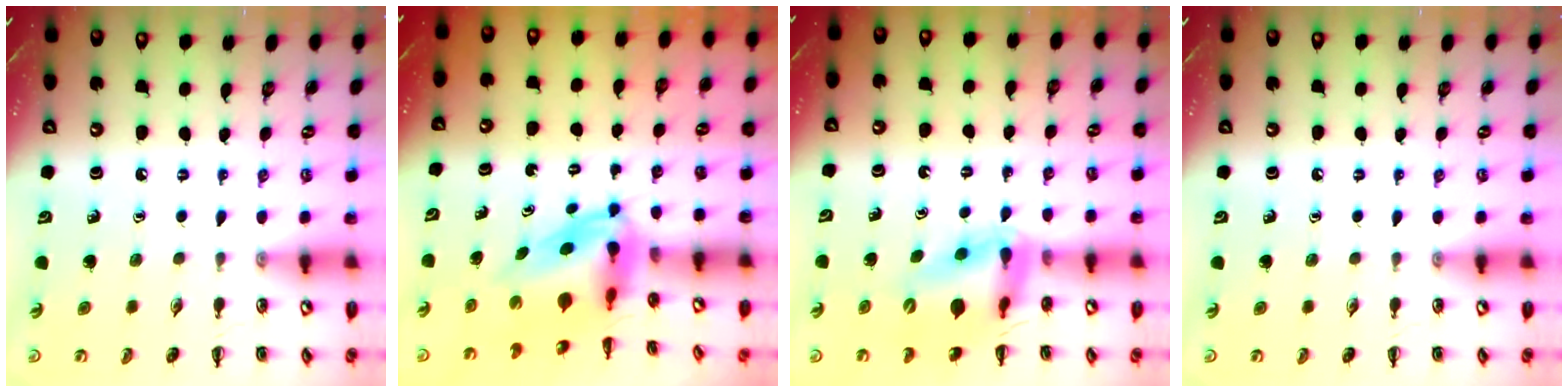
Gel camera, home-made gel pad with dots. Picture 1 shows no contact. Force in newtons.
{"total": 4.8, "press": 4.6, "slide": 1.3}
{"total": 13.1, "press": 12.5, "slide": 3.8}
{"total": 0.0}